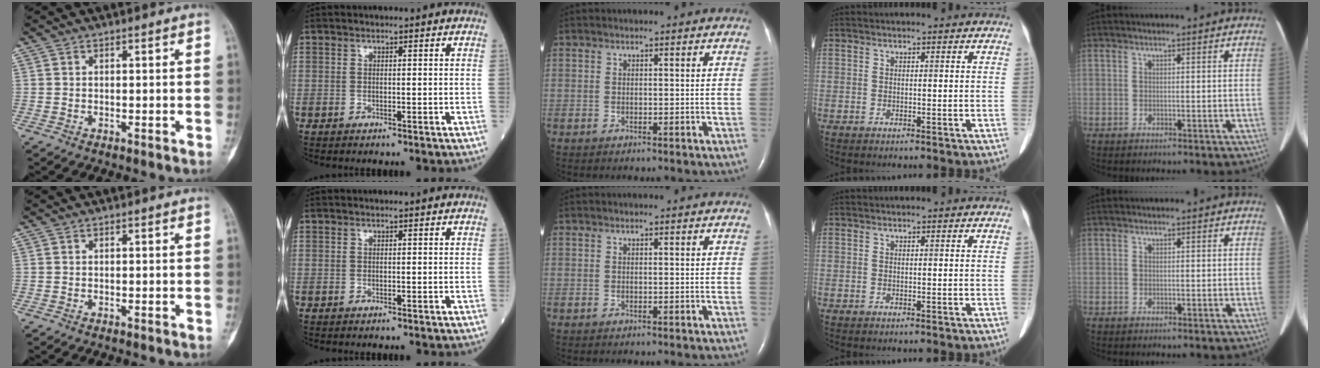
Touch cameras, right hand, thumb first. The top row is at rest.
{}